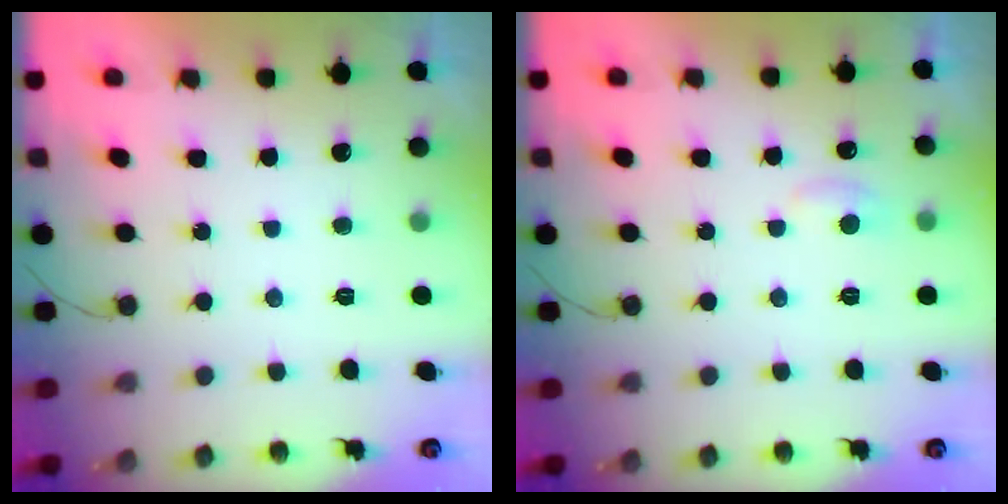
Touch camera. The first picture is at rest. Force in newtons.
{"total": 4.9, "press": 4.8, "slide": 0.6}